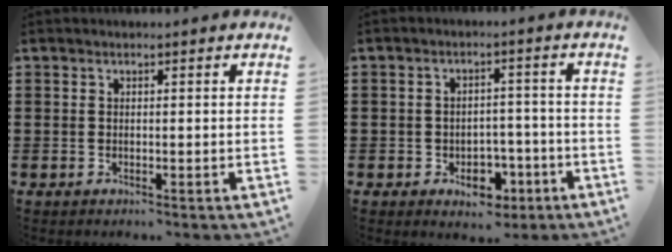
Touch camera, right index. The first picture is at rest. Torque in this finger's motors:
{"motor_torque": [-1.42, 0.70, -1.05, -0.21]}